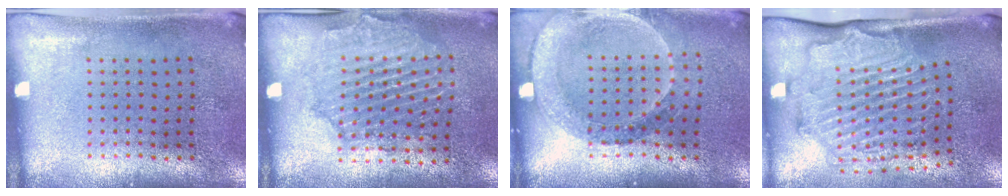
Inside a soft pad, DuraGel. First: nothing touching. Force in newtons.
{"total": 1.6, "press": 1.6, "slide": 0.2}
{"total": 1.5, "press": 1.4, "slide": 0.5}
{"total": 2.1, "press": 2.0, "slide": 0.4}